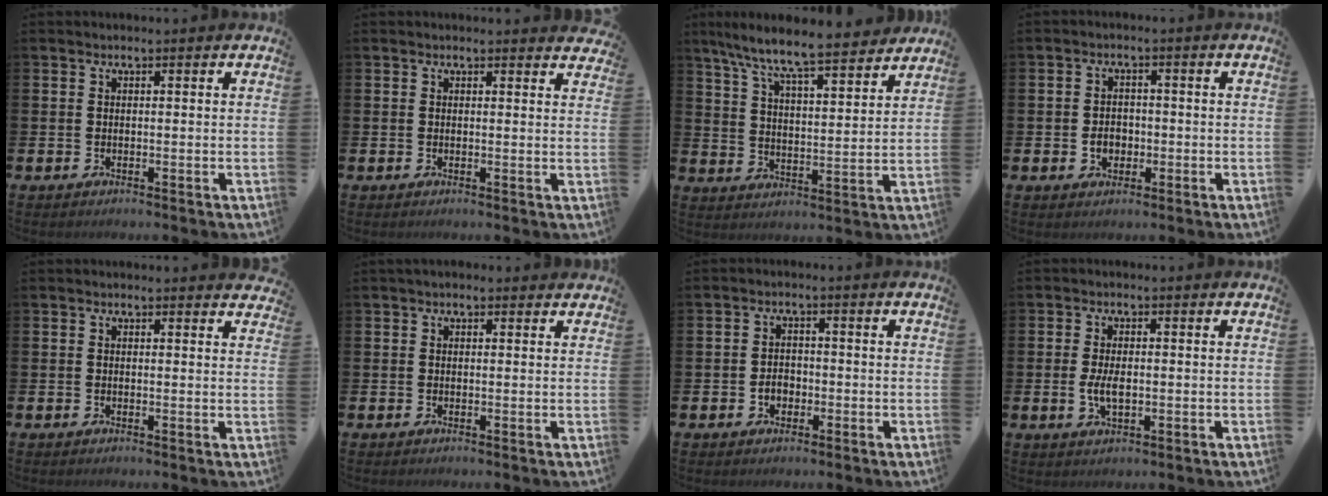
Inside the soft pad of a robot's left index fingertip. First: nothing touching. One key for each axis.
{"total": 1.2, "fx": 1.2, "fy": 0.2, "fz": 0.0, "tx": 0.004, "ty": -0.003, "tz": 0.021}
{"total": 8.9, "fx": 8.2, "fy": 0.6, "fz": 3.2, "tx": -0.088, "ty": -0.060, "tz": 0.139}
{"total": 2.8, "fx": -0.7, "fy": 2.2, "fz": 1.5, "tx": -0.013, "ty": -0.003, "tz": -0.020}
{"total": 1.0, "fx": 0.9, "fy": 0.1, "fz": 0.1, "tx": 0.004, "ty": -0.001, "tz": 0.016}
{"total": 0.9, "fx": 0.7, "fy": 0.4, "fz": 0.3, "tx": -0.003, "ty": 0.004, "tz": 0.012}
{"total": 2.2, "fx": -0.8, "fy": 1.7, "fz": 1.1, "tx": -0.011, "ty": -0.001, "tz": -0.020}
{"total": 3.4, "fx": -0.2, "fy": 1.7, "fz": 3.0, "tx": -0.045, "ty": 0.000, "tz": -0.007}